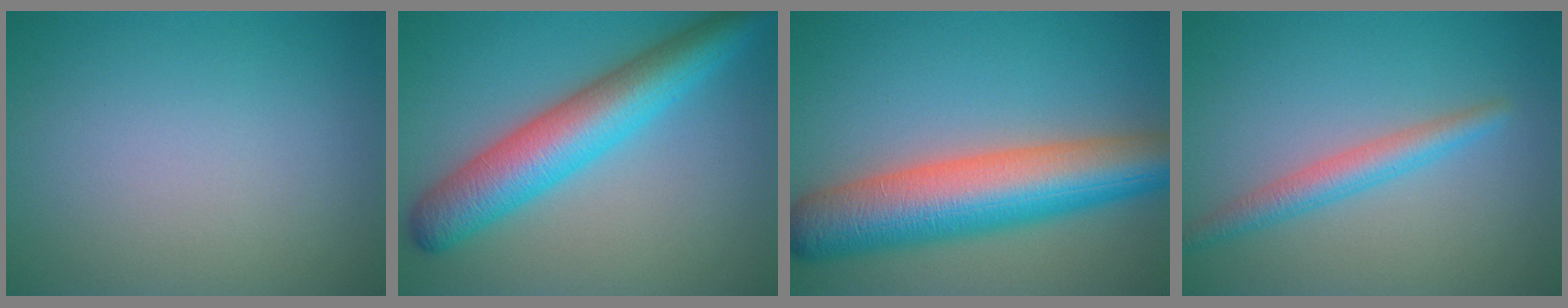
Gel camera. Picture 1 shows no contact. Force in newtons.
{"total": 8.1, "press": 8.1, "slide": 0.1}
{"total": 10.9, "press": 10.9, "slide": 0.3}
{"total": 2.8, "press": 2.8, "slide": 0.0}